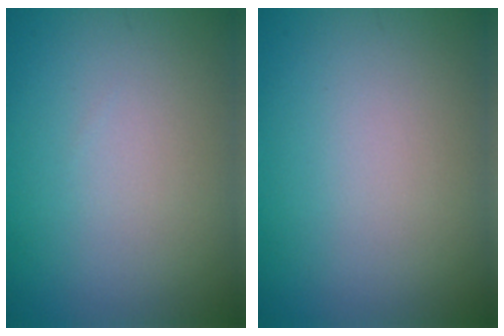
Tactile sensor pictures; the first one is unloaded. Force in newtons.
{"total": 0.0}